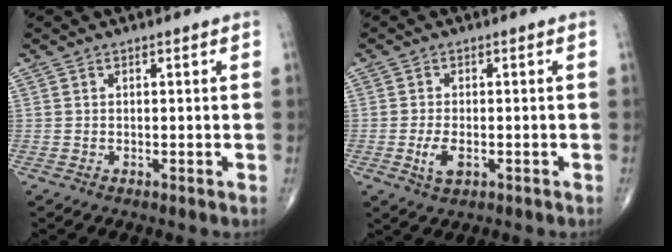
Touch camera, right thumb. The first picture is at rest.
{"total": 3.8, "force": [-1.1, 2.0, 3.1], "torque": [-0.062, -0.002, -0.016]}